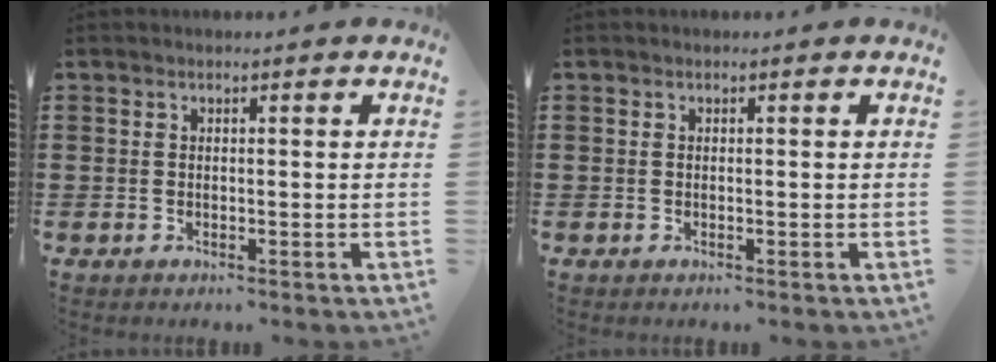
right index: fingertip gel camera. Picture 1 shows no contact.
{"total": 0.0}